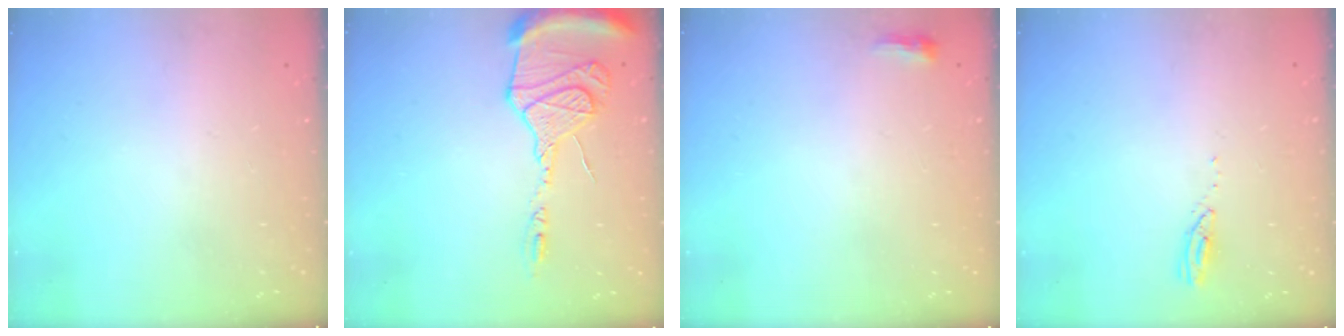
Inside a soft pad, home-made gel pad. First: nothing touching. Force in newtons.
{"total": 14.8, "press": 14.7, "slide": 1.6}
{"total": 2.9, "press": 2.8, "slide": 0.8}
{"total": 2.8, "press": 2.8, "slide": 0.4}